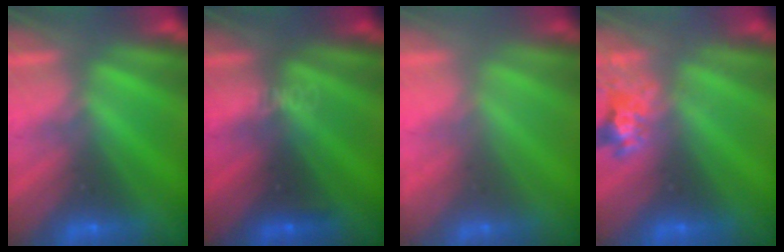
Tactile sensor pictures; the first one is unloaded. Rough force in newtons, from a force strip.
{"total": 3.4}
{"total": 2.1}
{"total": 2.4}